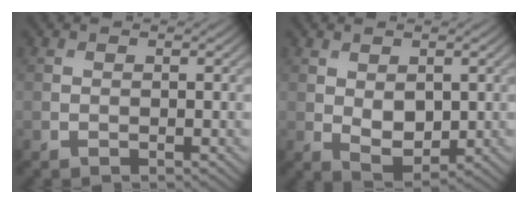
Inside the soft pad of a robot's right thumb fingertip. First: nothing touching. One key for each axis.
{"total": 4.0, "fx": 0.5, "fy": 2.5, "fz": 3.1, "tx": -0.062, "ty": -0.009, "tz": 0.017}